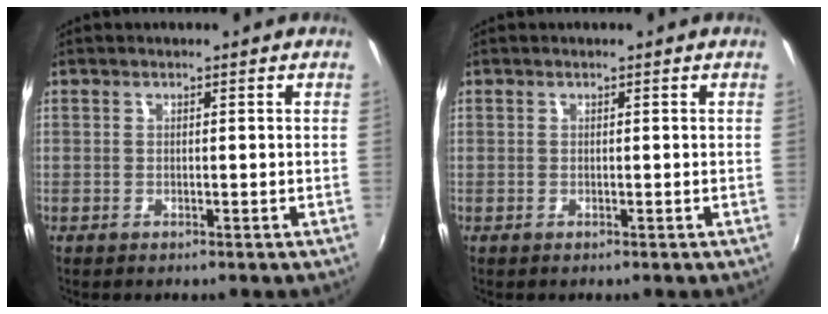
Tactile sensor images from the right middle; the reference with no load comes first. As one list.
[{"total": 0.0}]